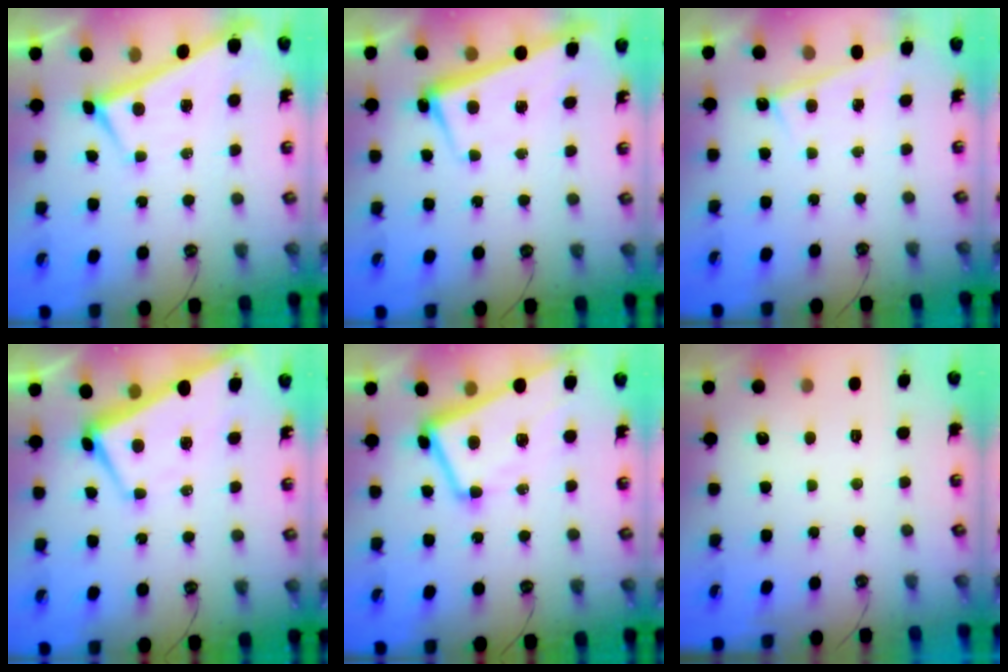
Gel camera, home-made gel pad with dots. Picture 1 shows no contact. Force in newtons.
{"total": 2.6, "press": 2.4, "slide": 0.9}
{"total": 0.8, "press": 0.7, "slide": 0.4}
{"total": 1.5, "press": 1.4, "slide": 0.7}
{"total": 4.6, "press": 4.4, "slide": 1.2}
{"total": 0.0}